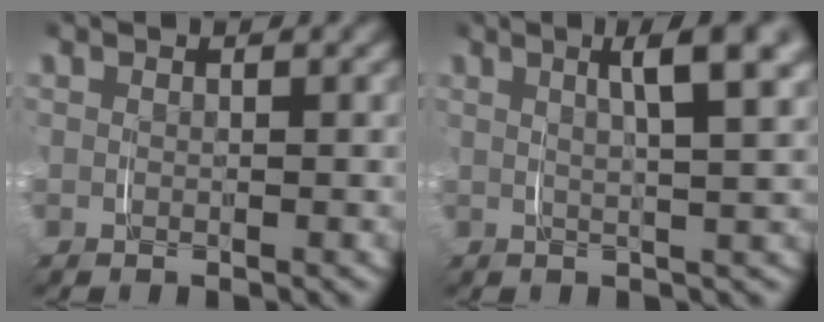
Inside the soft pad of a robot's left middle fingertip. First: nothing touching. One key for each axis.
{"total": 4.0, "fx": 2.6, "fy": -0.7, "fz": 2.9, "tx": -0.027, "ty": 0.018, "tz": 0.037}